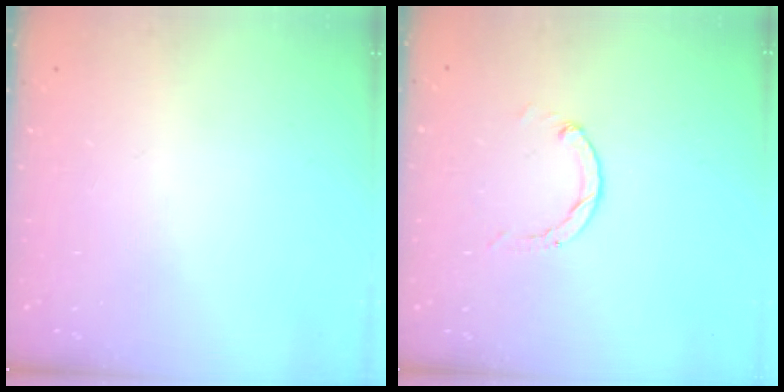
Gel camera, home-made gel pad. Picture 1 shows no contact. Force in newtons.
{"total": 0.0}